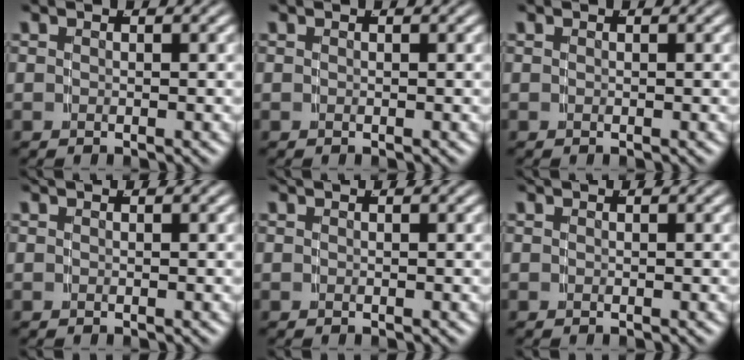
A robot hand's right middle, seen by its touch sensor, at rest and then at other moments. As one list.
[{"total": 0.0}, {"total": 0.0}, {"total": 0.0}, {"total": 0.0}, {"total": 0.0}]